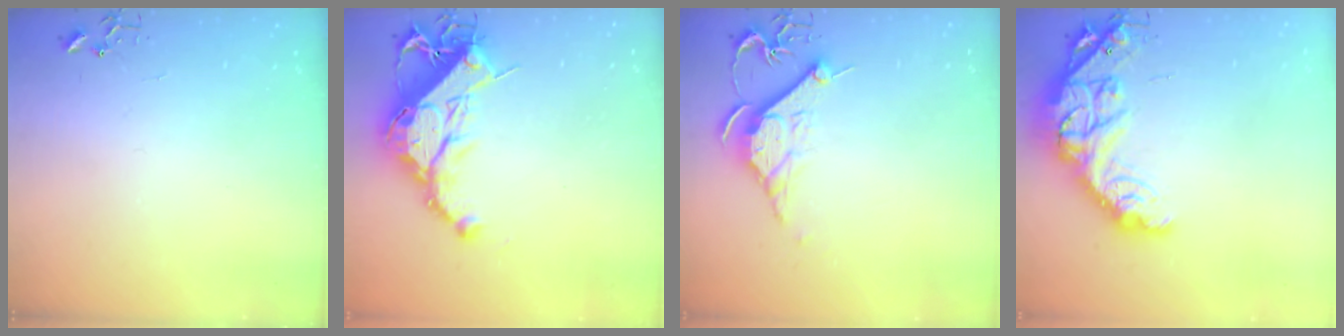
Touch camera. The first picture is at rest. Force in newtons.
{"total": 21.6, "press": 21.5, "slide": 2.2}
{"total": 11.7, "press": 11.7, "slide": 0.4}
{"total": 22.0, "press": 21.9, "slide": 1.6}